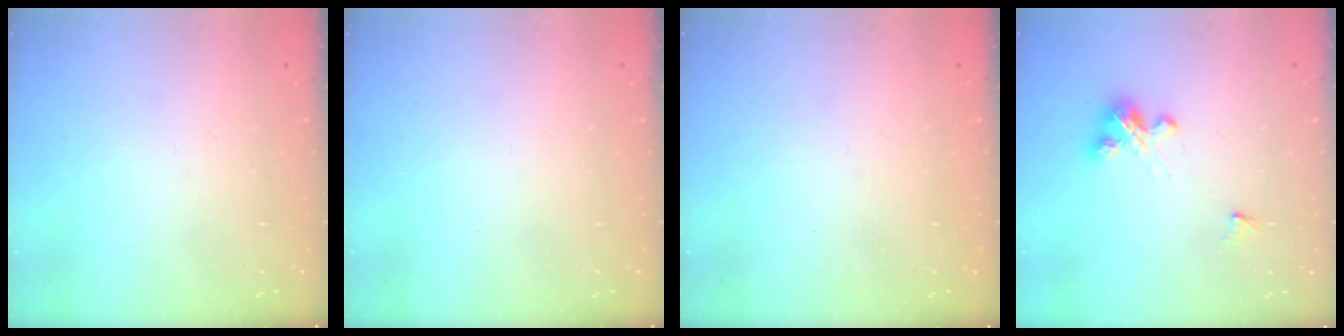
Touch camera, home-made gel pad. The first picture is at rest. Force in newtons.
{"total": 0.0}
{"total": 0.7, "press": 0.6, "slide": 0.3}
{"total": 5.8, "press": 5.7, "slide": 0.6}